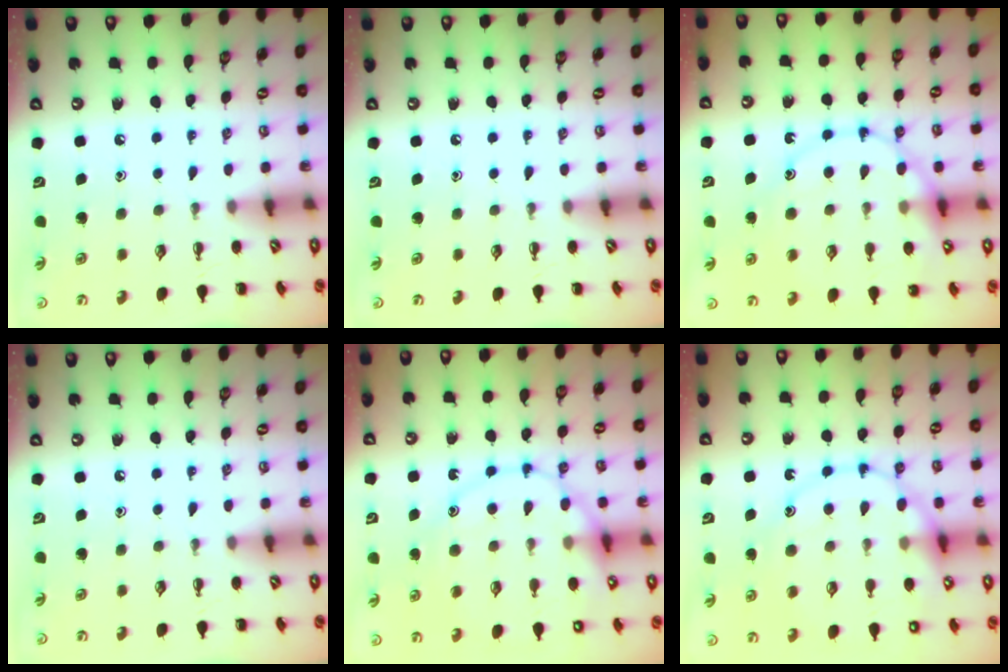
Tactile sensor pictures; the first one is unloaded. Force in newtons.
{"total": 0.0}
{"total": 17.3, "press": 17.2, "slide": 1.9}
{"total": 0.0}
{"total": 17.8, "press": 17.7, "slide": 1.4}
{"total": 18.3, "press": 18.3, "slide": 1.4}